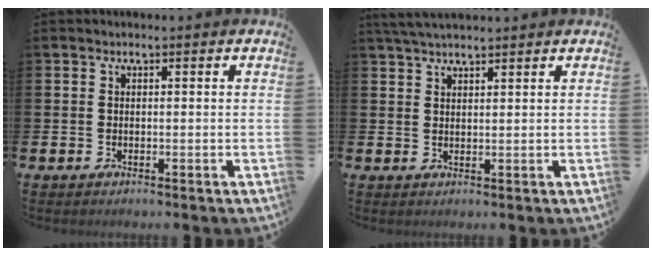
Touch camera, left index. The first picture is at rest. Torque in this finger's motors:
{"motor_torque": [-0.11, -0.56, 0.60, 0.16]}